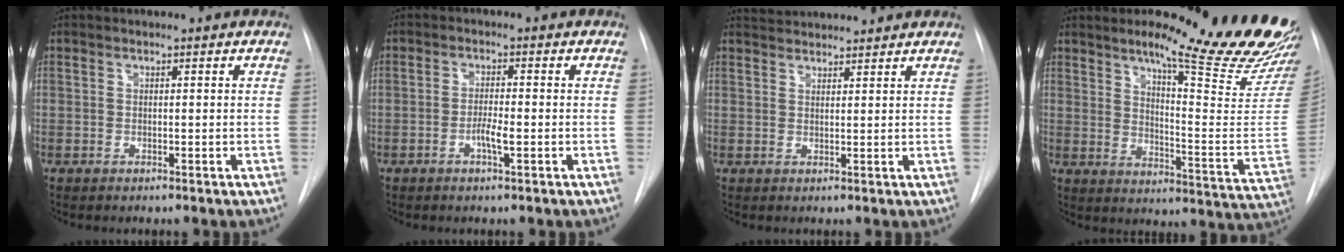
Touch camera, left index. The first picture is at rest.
{"total": 2.7, "force": [-1.0, 0.3, 2.5], "torque": [-0.047, 0.000, -0.019]}
{"total": 6.4, "force": [6.2, 0.7, 1.1], "torque": [-0.022, 0.035, 0.091]}
{"total": 21.9, "force": [17.9, 0.4, 12.7], "torque": [-0.173, -0.097, 0.227]}